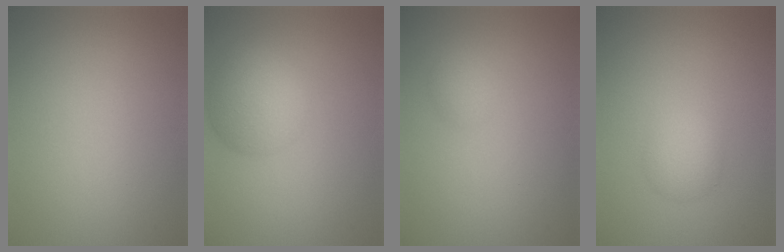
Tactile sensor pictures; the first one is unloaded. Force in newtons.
{"total": 4.4, "press": 4.4, "slide": 0.3}
{"total": 1.3, "press": 1.3, "slide": 0.1}
{"total": 2.0, "press": 2.0, "slide": 0.0}